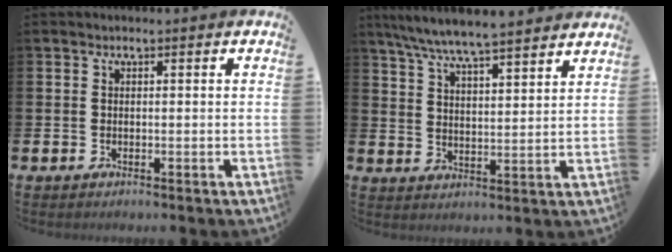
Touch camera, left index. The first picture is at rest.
{"total": 7.1, "force": [6.9, -0.1, 1.9], "torque": [-0.063, -0.038, 0.123]}